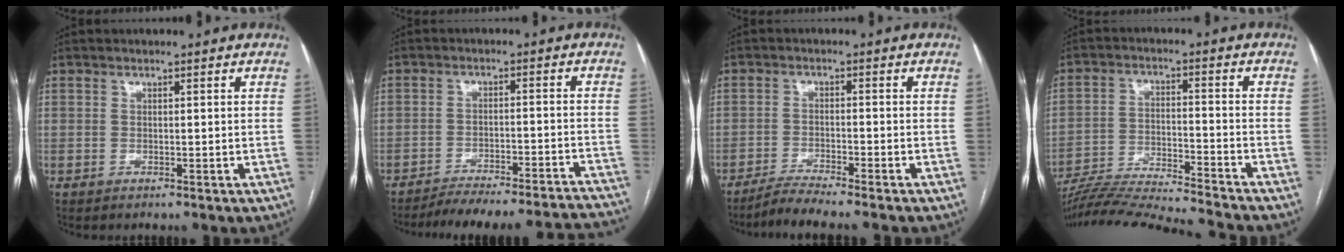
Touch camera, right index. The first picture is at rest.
{"total": 22.6, "force": [-21.5, 1.3, 6.8], "torque": [-0.055, -0.006, -0.274]}
{"total": 5.7, "force": [-5.0, -1.2, 2.4], "torque": [-0.040, -0.020, -0.087]}
{"total": 18.1, "force": [-17.0, -1.6, 5.8], "torque": [-0.104, -0.024, -0.272]}